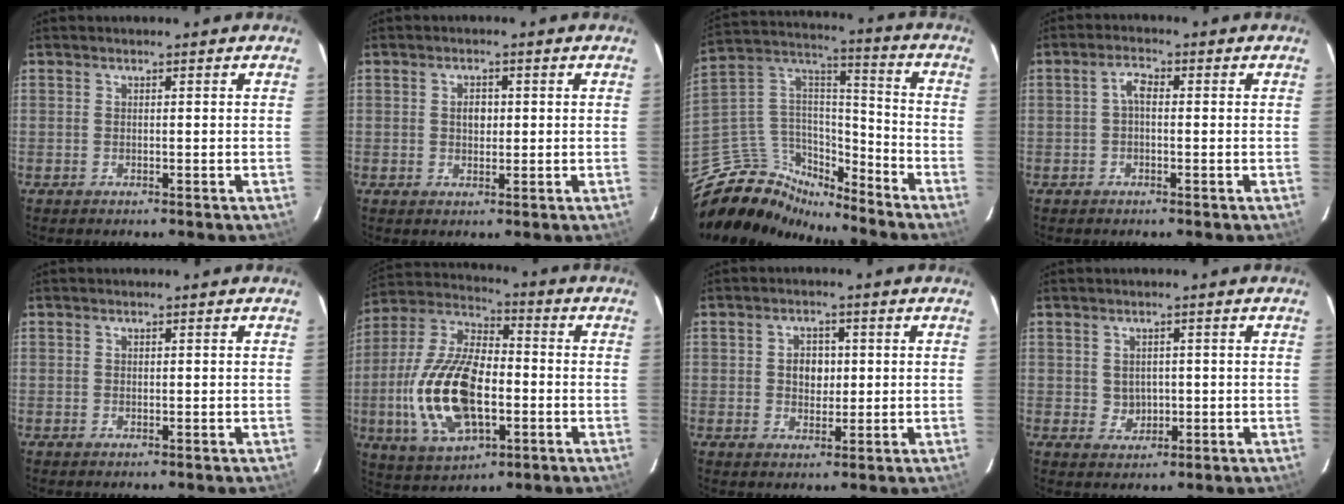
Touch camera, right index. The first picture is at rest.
{"total": 2.5, "force": [0.3, 1.8, 1.6], "torque": [-0.025, 0.007, 0.005]}
{"total": 12.8, "force": [-11.5, 5.0, 2.3], "torque": [-0.067, 0.065, -0.223]}
{"total": 2.4, "force": [-0.1, 1.2, 2.1], "torque": [-0.043, 0.011, -0.003]}
{"total": 0.0}
{"total": 20.0, "force": [-4.0, 9.9, 17.0], "torque": [-0.356, -0.002, -0.066]}
{"total": 4.1, "force": [0.4, 3.3, 2.5], "torque": [-0.038, 0.009, 0.009]}
{"total": 3.0, "force": [0.3, 2.8, 1.0], "torque": [-0.017, 0.005, 0.012]}